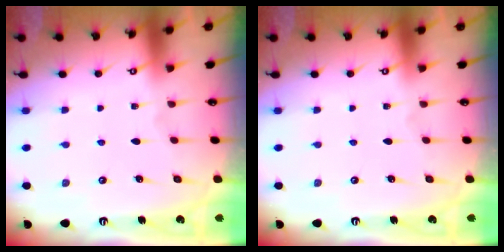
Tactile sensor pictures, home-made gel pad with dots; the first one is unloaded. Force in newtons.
{"total": 0.0}